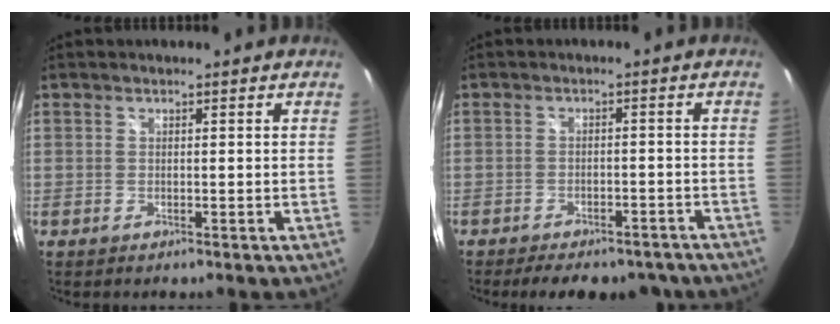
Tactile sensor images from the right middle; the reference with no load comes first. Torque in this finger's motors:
{"motor_torque": [1.07, -1.07, 0.33, 0.08]}